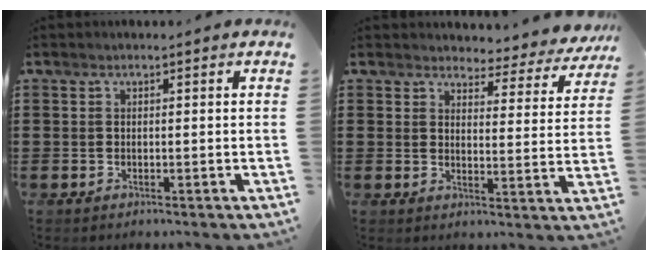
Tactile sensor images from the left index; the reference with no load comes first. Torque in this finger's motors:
{"motor_torque": [2.14, 0.00, 0.02, -0.02]}